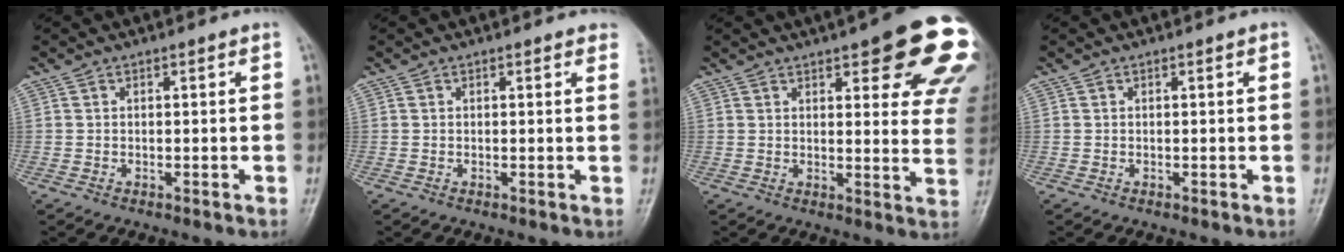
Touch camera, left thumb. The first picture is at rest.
{"total": 2.4, "force": [2.0, 0.8, 1.1], "torque": [0.002, -0.002, 0.008]}
{"total": 21.8, "force": [12.2, 6.6, 16.8], "torque": [-0.156, -0.028, 0.136]}
{"total": 0.0}